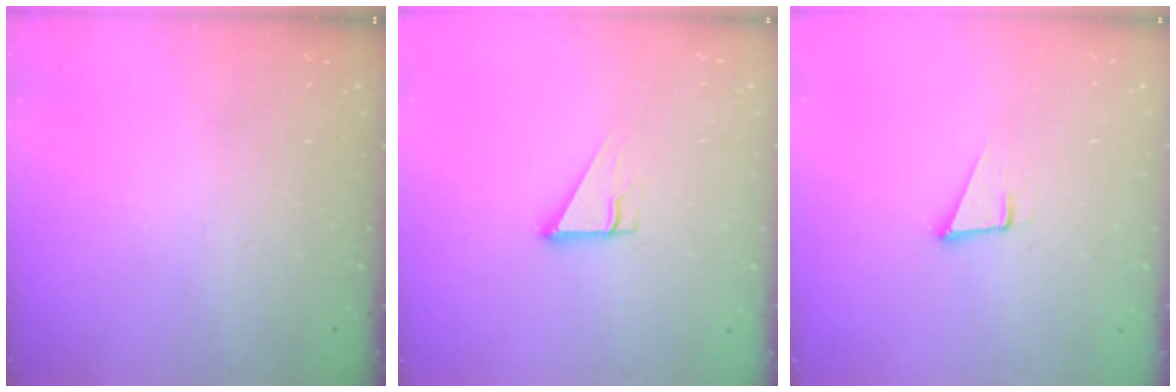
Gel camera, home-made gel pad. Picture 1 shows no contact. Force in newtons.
{"total": 4.2, "press": 4.2, "slide": 0.3}
{"total": 3.6, "press": 2.7, "slide": 2.4}